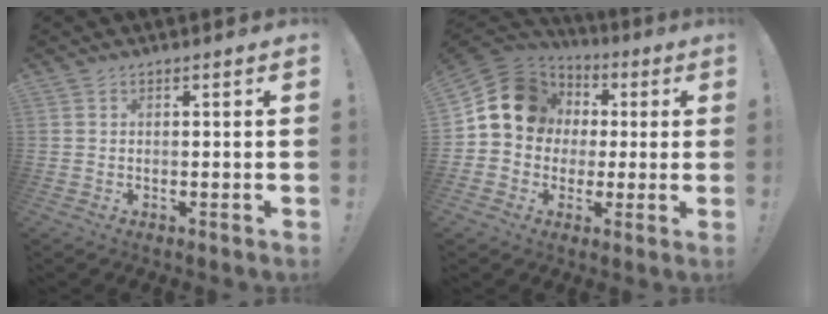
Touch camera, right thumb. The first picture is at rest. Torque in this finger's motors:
{"motor_torque": [0.70, 0.56, 1.17, -0.36, 0.12]}